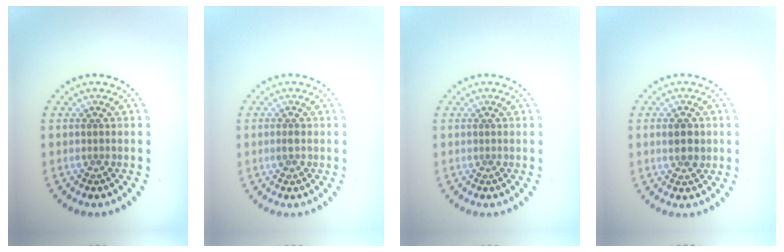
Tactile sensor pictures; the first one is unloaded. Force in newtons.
{"total": 0.9, "press": 0.9, "slide": 0.2}
{"total": 0.0}
{"total": 2.2, "press": 2.2, "slide": 0.1}